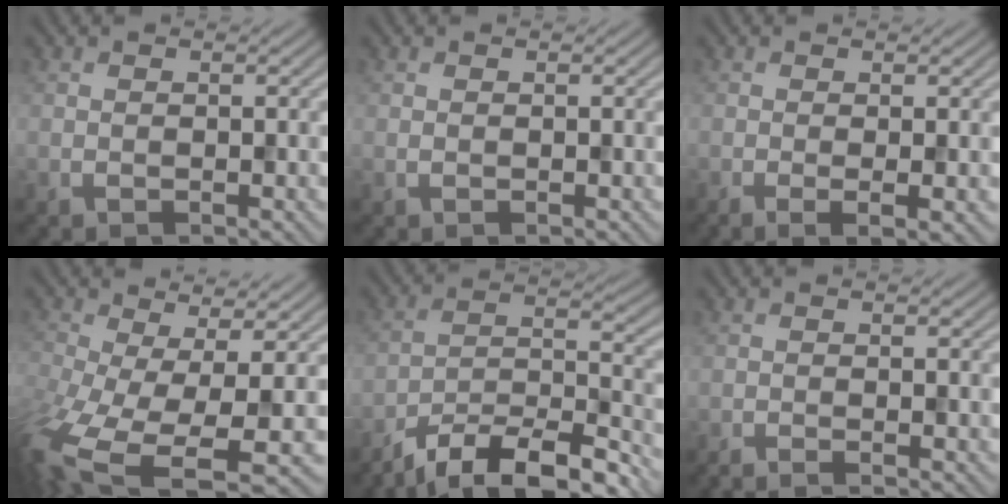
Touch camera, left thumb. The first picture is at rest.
{"total": 0.0}
{"total": 2.4, "force": [-0.6, 0.5, 2.3], "torque": [-0.040, -0.006, -0.010]}
{"total": 11.6, "force": [-4.8, 4.6, 9.4], "torque": [-0.234, -0.049, -0.063]}
{"total": 12.4, "force": [-10.4, 3.3, 5.9], "torque": [-0.106, -0.013, -0.180]}
{"total": 2.0, "force": [-1.4, 0.4, 1.4], "torque": [-0.007, 0.000, -0.035]}